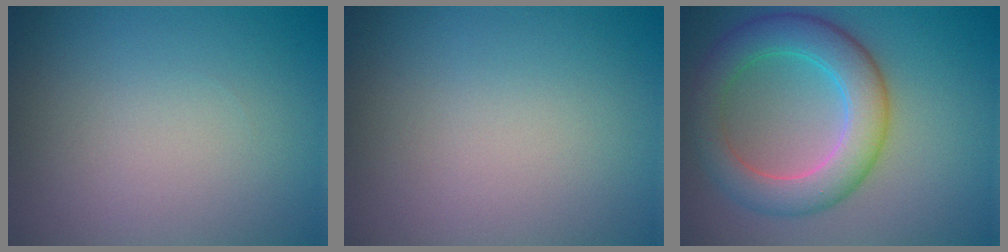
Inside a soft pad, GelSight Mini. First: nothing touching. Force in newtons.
{"total": 0.0}
{"total": 6.6, "press": 6.6, "slide": 0.1}